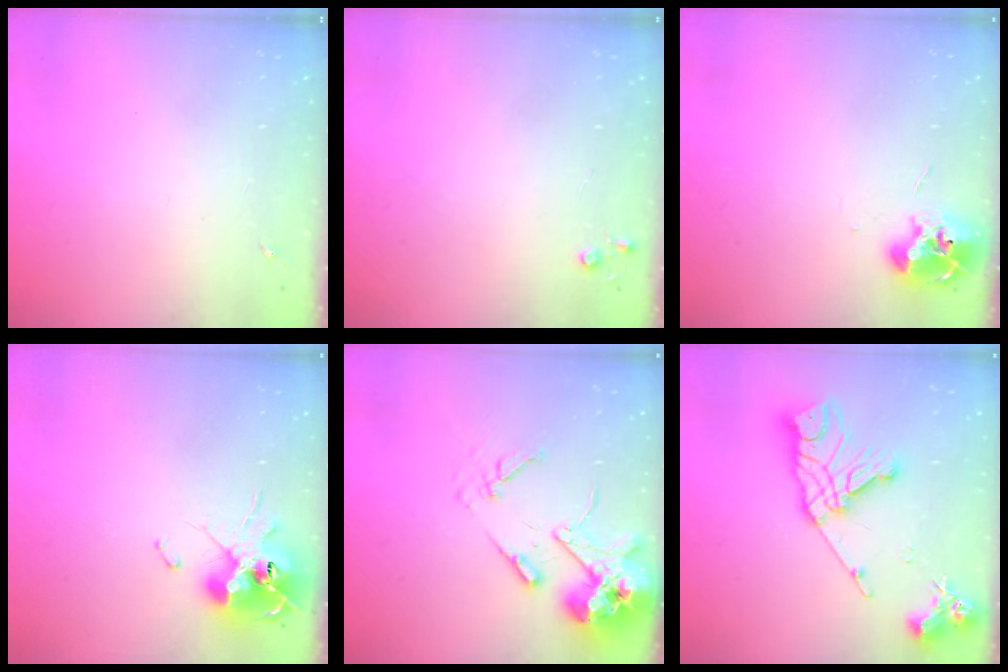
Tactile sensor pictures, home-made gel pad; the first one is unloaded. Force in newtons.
{"total": 3.6, "press": 3.6, "slide": 0.4}
{"total": 9.3, "press": 9.3, "slide": 1.0}
{"total": 13.8, "press": 13.8, "slide": 1.5}
{"total": 14.9, "press": 14.7, "slide": 2.3}
{"total": 17.7, "press": 17.6, "slide": 1.3}